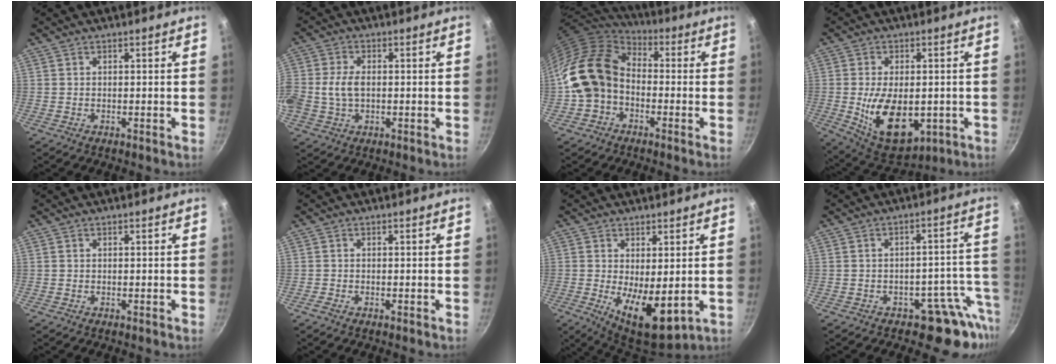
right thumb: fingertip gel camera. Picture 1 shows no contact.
{"total": 6.8, "force": [-0.2, 4.5, 5.1], "torque": [-0.103, 0.009, -0.009]}
{"total": 14.9, "force": [-2.5, 11.4, 9.3], "torque": [-0.149, 0.047, -0.063]}
{"total": 15.2, "force": [-2.5, 8.9, 12.1], "torque": [-0.181, -0.008, -0.020]}
{"total": 0.0}
{"total": 0.6, "force": [-0.5, 0.2, 0.3], "torque": [-0.014, 0.004, -0.011]}
{"total": 10.6, "force": [-0.9, 4.6, 9.5], "torque": [-0.126, -0.023, 0.000]}
{"total": 8.9, "force": [-5.5, 5.7, 4.2], "torque": [0.032, 0.056, -0.065]}